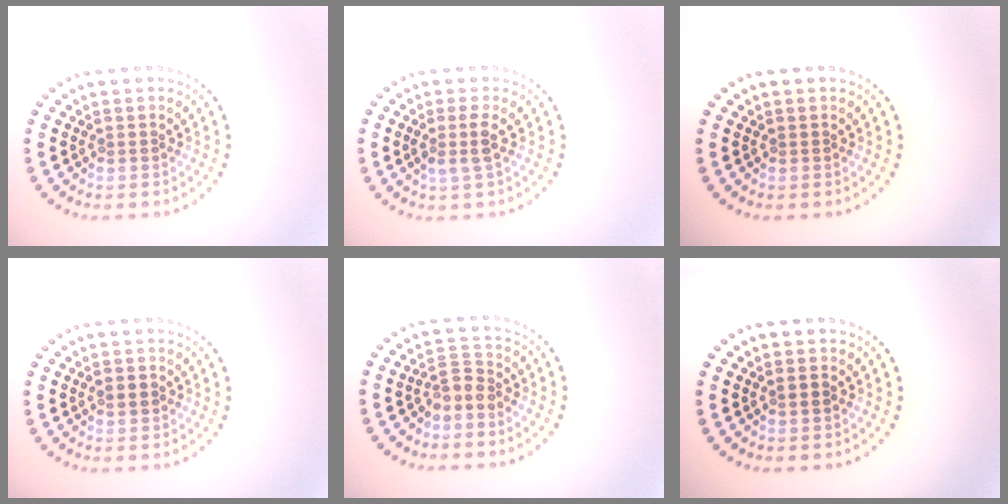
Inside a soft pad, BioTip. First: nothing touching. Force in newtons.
{"total": 1.9, "press": 1.6, "slide": 1.1}
{"total": 0.0}
{"total": 1.7, "press": 1.6, "slide": 0.2}
{"total": 1.9, "press": 1.5, "slide": 1.2}
{"total": 0.8, "press": 0.7, "slide": 0.4}